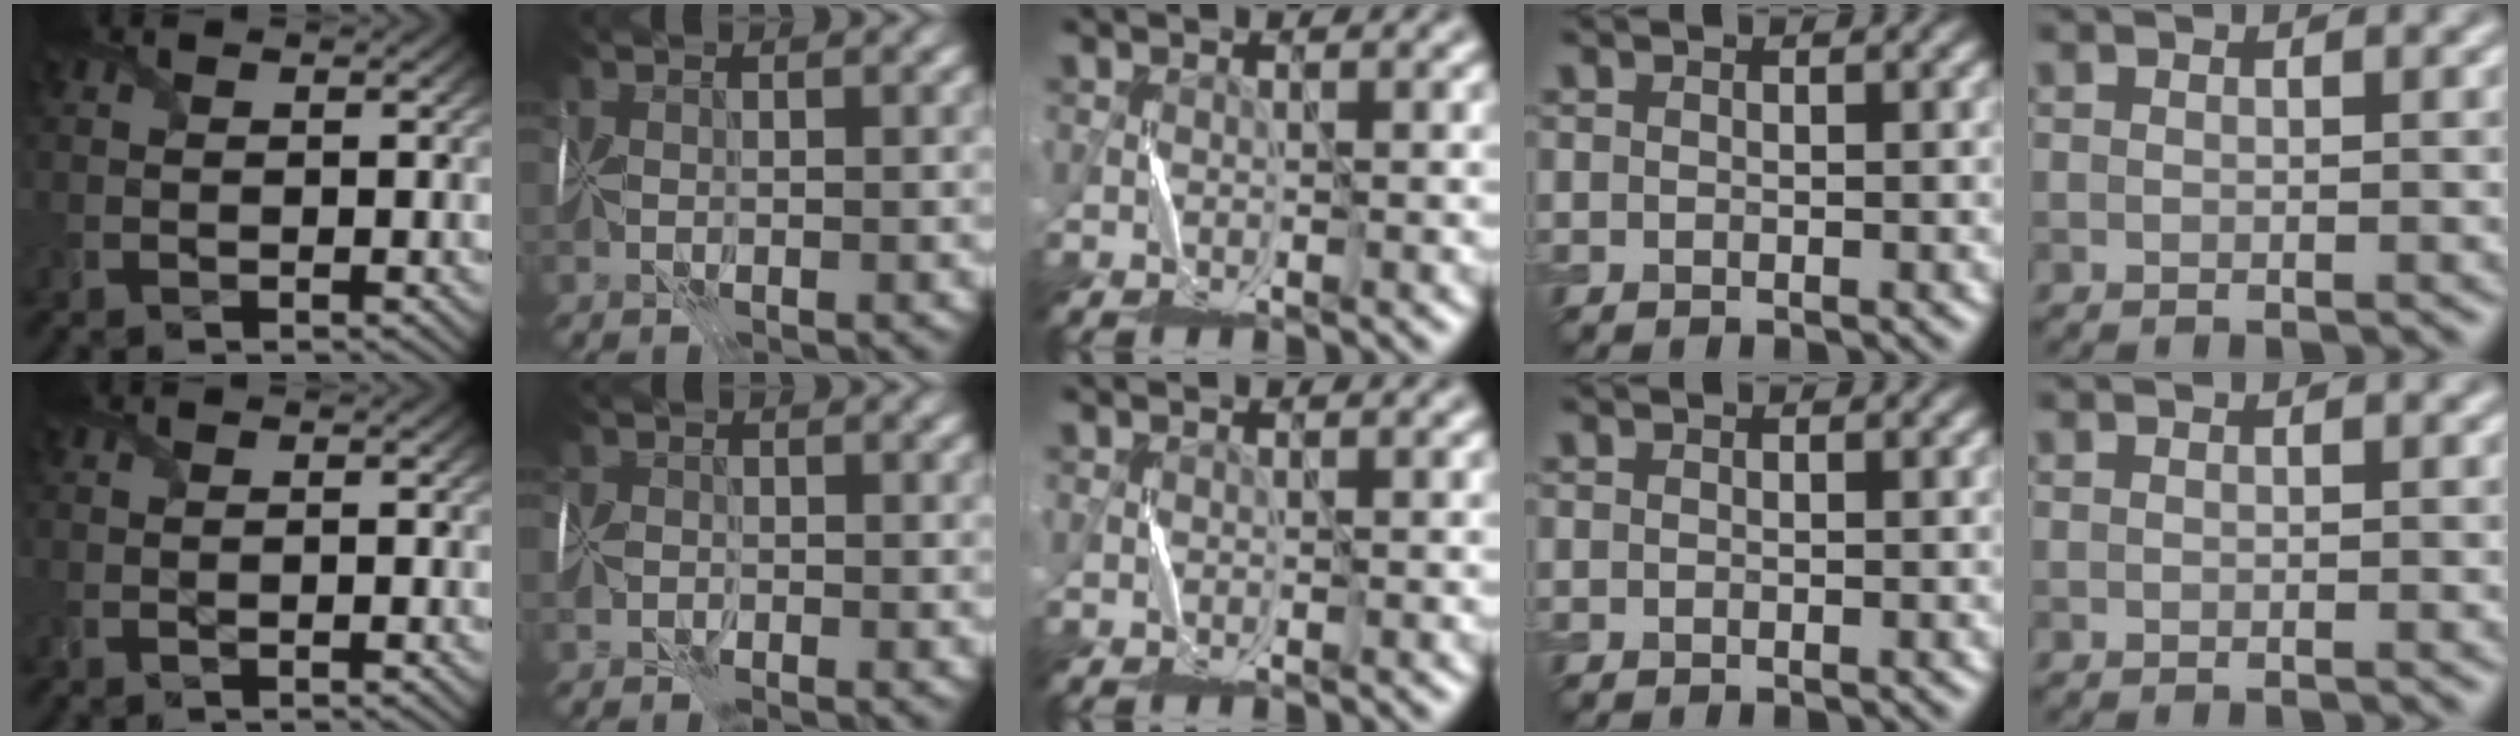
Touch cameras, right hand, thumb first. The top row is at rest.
{"index": {"total": 1.3, "force": [-1.1, 0.8, 0.1], "torque": [0.004, 0.003, -0.027]}}